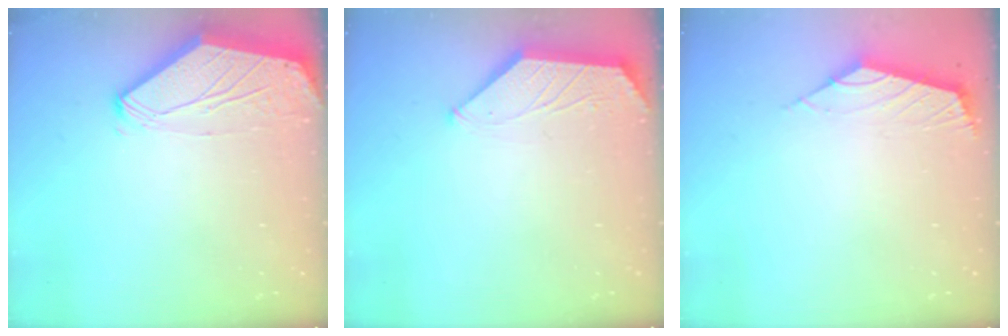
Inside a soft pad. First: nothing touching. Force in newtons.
{"total": 1.7, "press": 1.6, "slide": 0.3}
{"total": 2.5, "press": 2.5, "slide": 0.6}